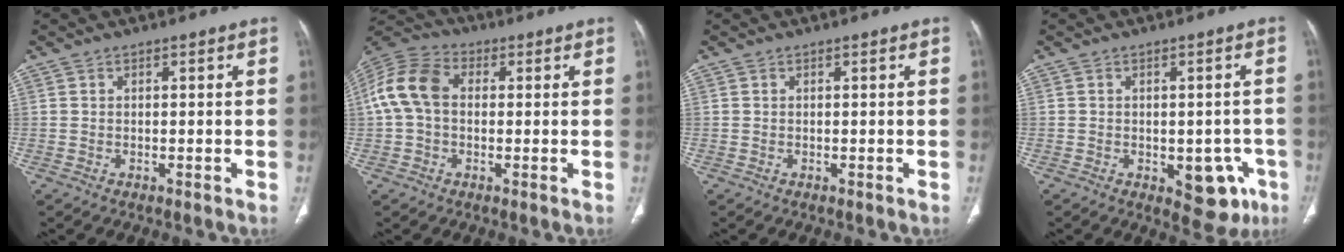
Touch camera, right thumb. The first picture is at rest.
{"total": 11.0, "force": [0.9, 7.9, 7.7], "torque": [-0.160, 0.034, 0.009]}
{"total": 0.0}
{"total": 8.6, "force": [-3.1, 4.9, 6.4], "torque": [-0.036, 0.007, -0.030]}